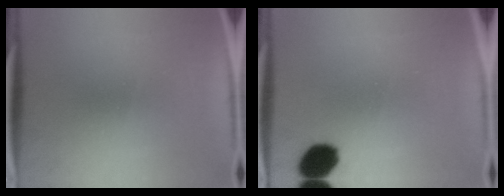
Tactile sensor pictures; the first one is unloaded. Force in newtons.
{"total": 8.5}